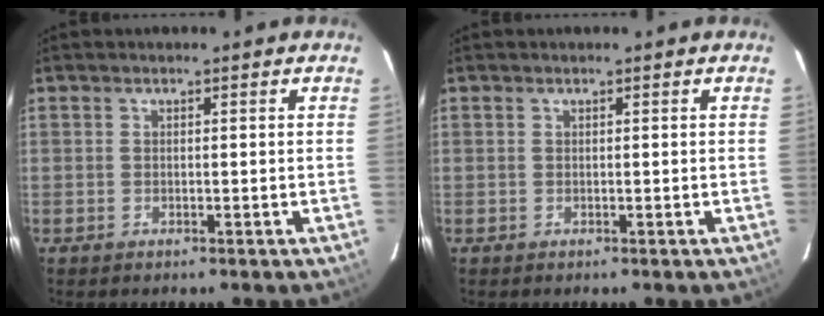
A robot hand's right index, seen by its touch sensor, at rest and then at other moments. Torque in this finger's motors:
{"motor_torque": [0.05, 0.00, -0.02, 0.00]}